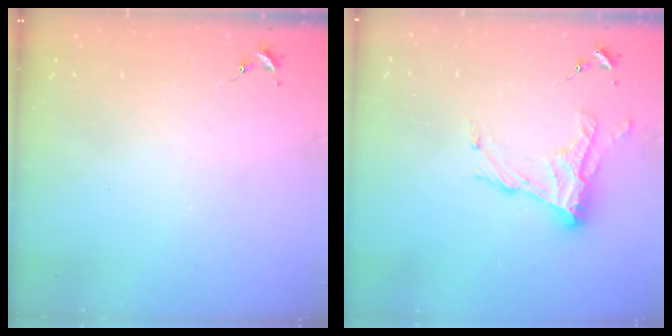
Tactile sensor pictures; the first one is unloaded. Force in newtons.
{"total": 12.4, "press": 12.4, "slide": 0.8}